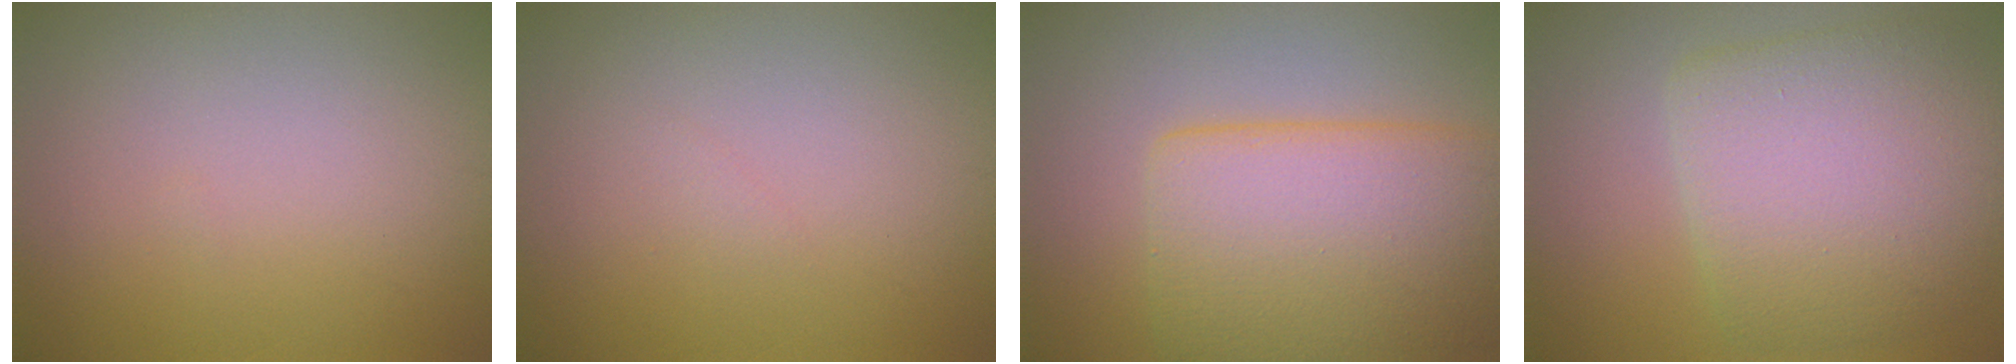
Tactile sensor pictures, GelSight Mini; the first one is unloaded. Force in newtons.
{"total": 0.5, "press": 0.5, "slide": 0.1}
{"total": 8.7, "press": 8.7, "slide": 0.3}
{"total": 7.1, "press": 7.1, "slide": 0.5}